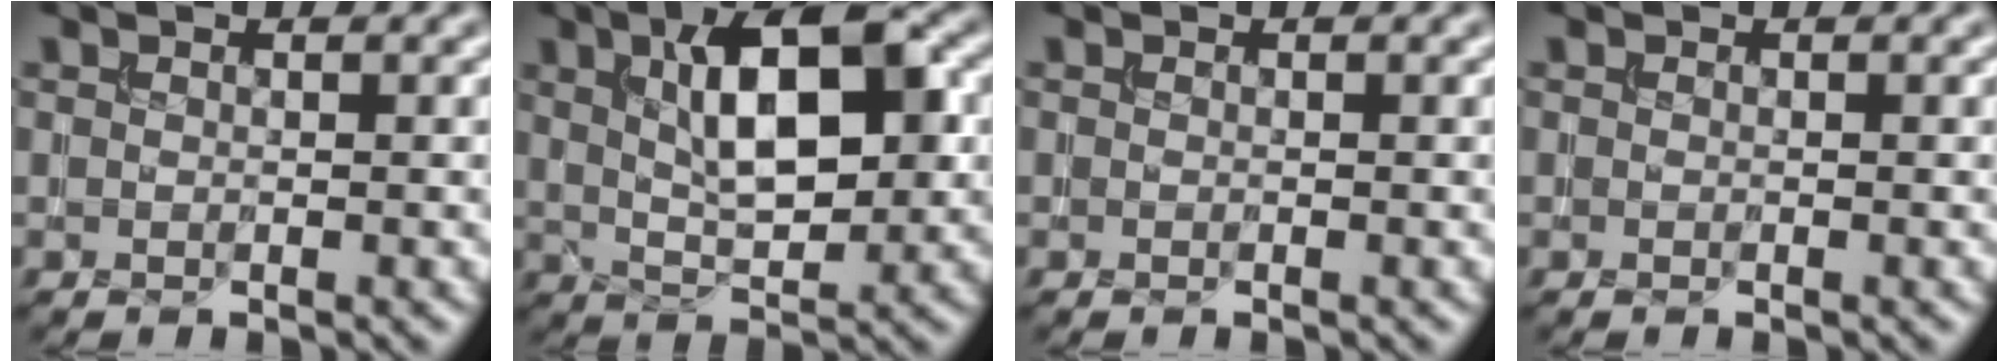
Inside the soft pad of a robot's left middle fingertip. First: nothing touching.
{"total": 8.9, "force": [2.2, 3.5, 7.9], "torque": [-0.122, 0.011, 0.032]}
{"total": 0.0}
{"total": 0.0}